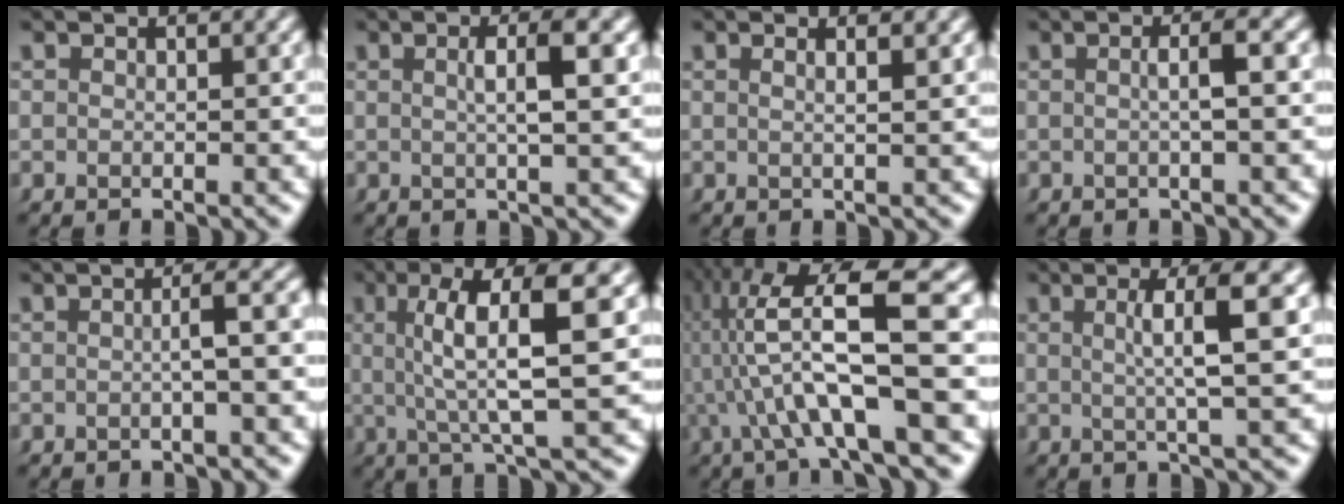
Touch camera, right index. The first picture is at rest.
{"total": 2.7, "force": [0.8, -0.2, 2.6], "torque": [-0.038, 0.005, 0.011]}
{"total": 1.4, "force": [0.7, -0.6, 1.1], "torque": [-0.017, 0.002, 0.012]}
{"total": 2.2, "force": [0.1, 0.1, 2.2], "torque": [-0.036, 0.007, -0.001]}
{"total": 2.5, "force": [-0.3, -0.1, 2.5], "torque": [-0.031, 0.008, -0.005]}
{"total": 7.3, "force": [2.2, 1.1, 6.9], "torque": [-0.105, 0.014, 0.028]}
{"total": 8.3, "force": [1.6, 2.4, 7.8], "torque": [-0.140, 0.013, 0.019]}
{"total": 4.2, "force": [1.3, -0.6, 4.0], "torque": [-0.064, 0.008, 0.019]}